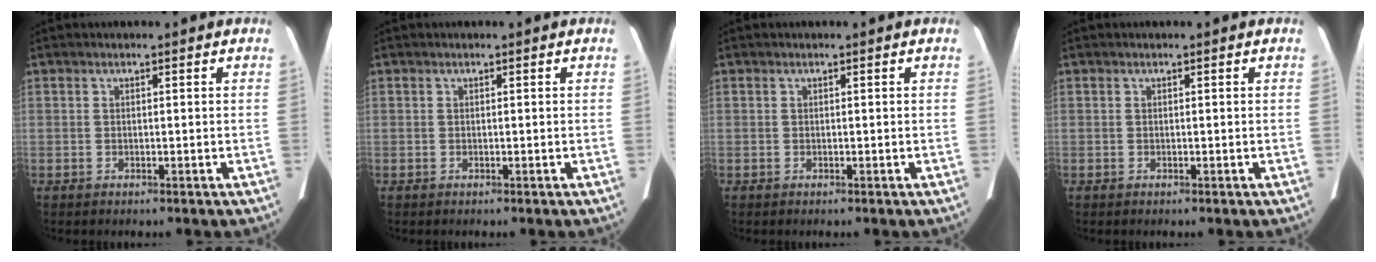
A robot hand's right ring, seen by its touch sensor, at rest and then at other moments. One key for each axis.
{"total": 0.0}
{"total": 0.0}
{"total": 0.0}